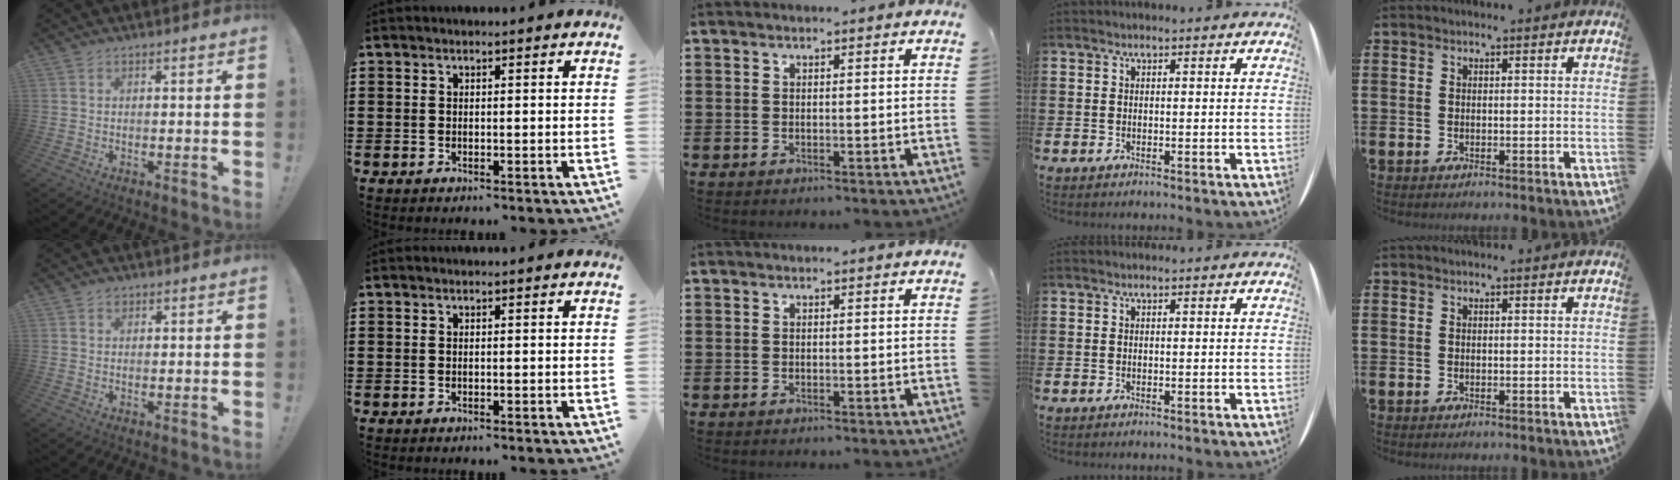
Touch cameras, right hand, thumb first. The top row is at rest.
{"thumb": {"total": 1.3, "force": [0.9, 0.9, 0.4], "torque": [0.008, -0.004, 0.014]}}